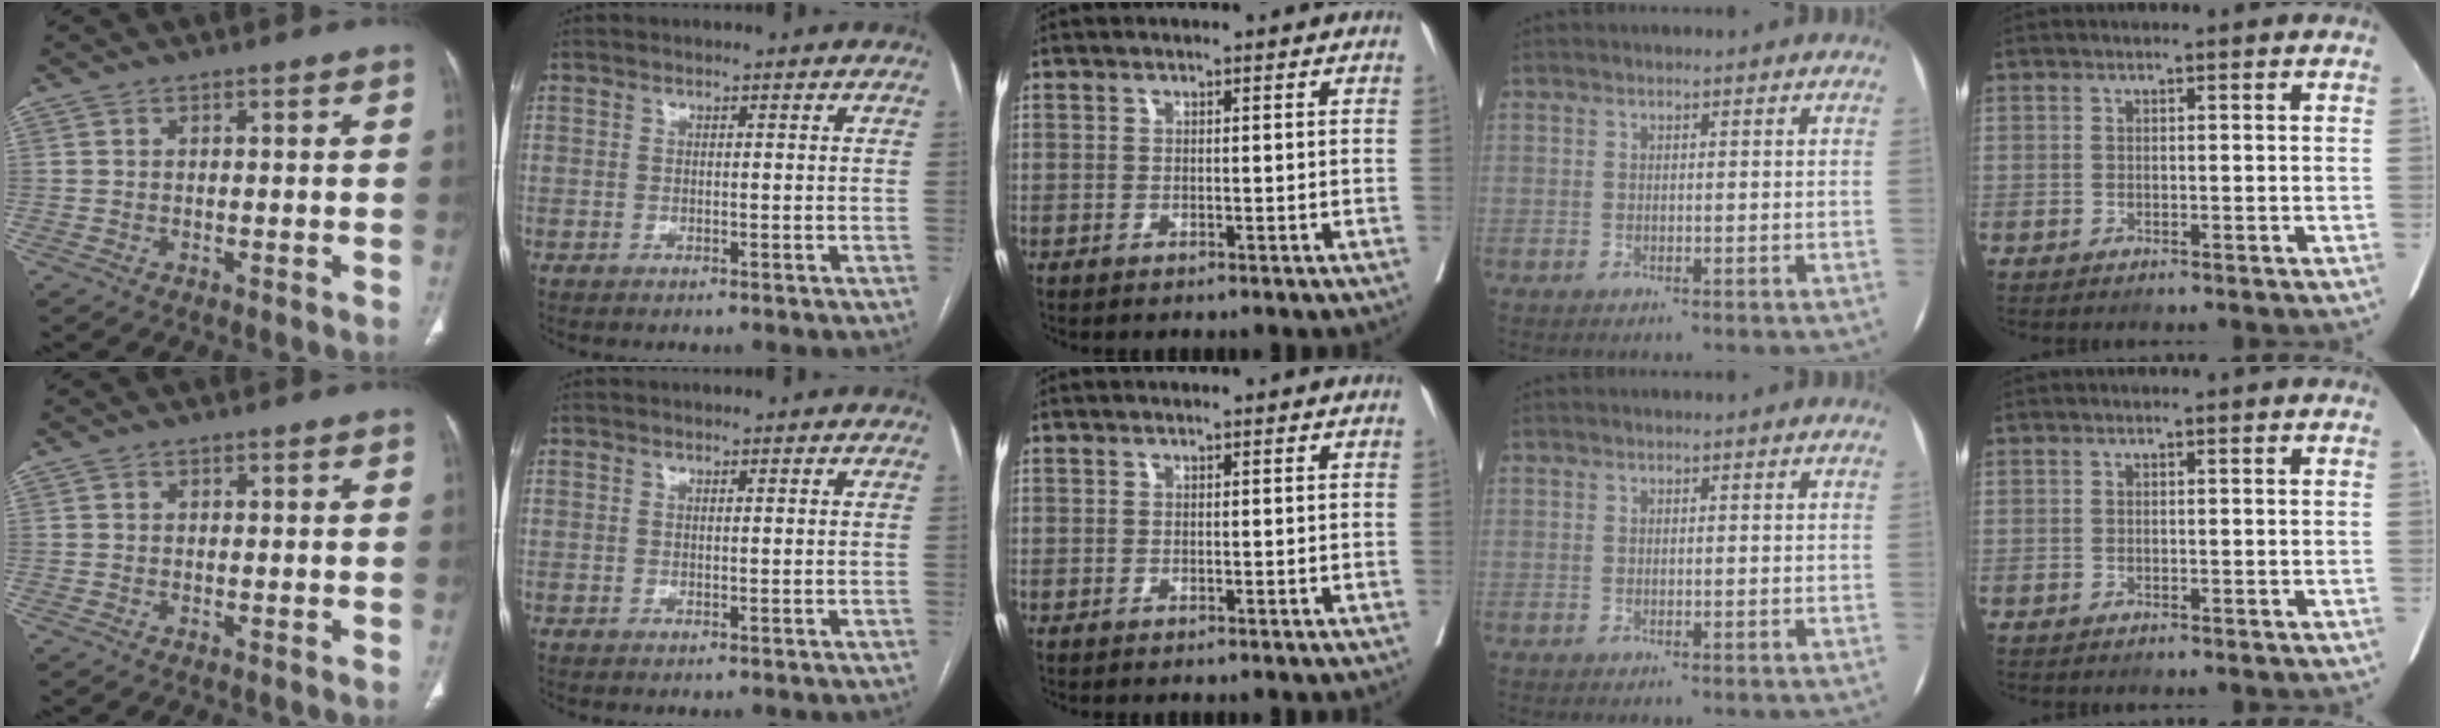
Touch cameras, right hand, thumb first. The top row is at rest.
{}